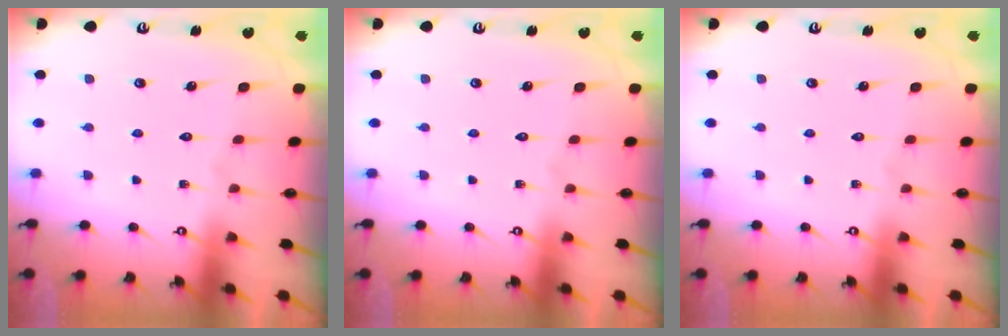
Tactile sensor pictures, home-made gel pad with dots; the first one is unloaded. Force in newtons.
{"total": 0.0}
{"total": 0.0}